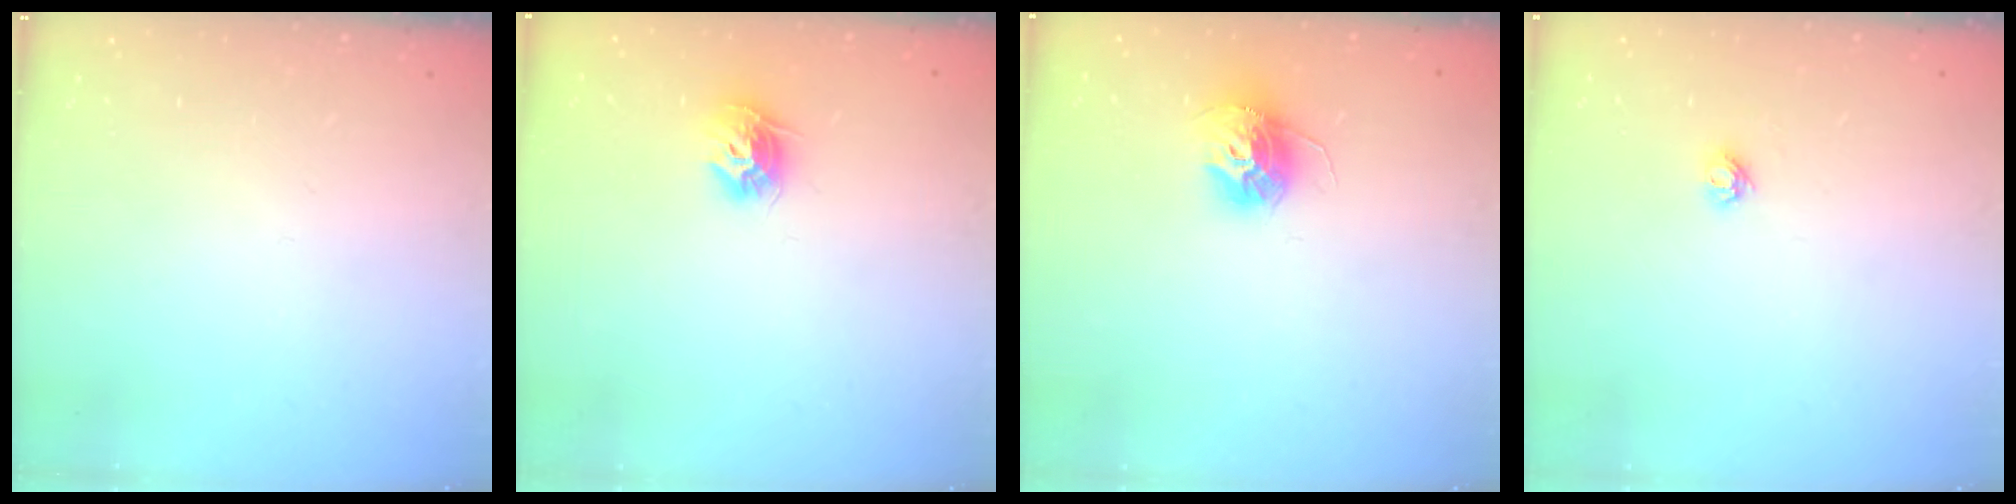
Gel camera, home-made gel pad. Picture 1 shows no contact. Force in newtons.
{"total": 8.7, "press": 8.7, "slide": 0.3}
{"total": 11.9, "press": 11.9, "slide": 0.9}
{"total": 3.8, "press": 3.8, "slide": 0.5}